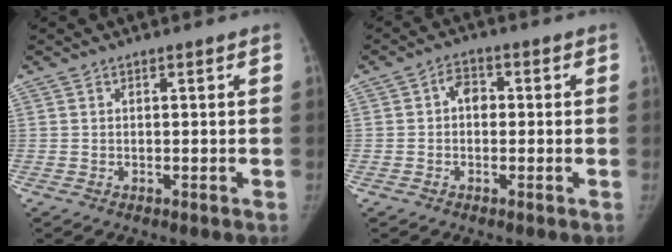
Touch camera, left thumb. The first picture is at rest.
{"total": 3.3, "force": [0.0, 2.4, 2.2], "torque": [-0.019, 0.012, -0.008]}